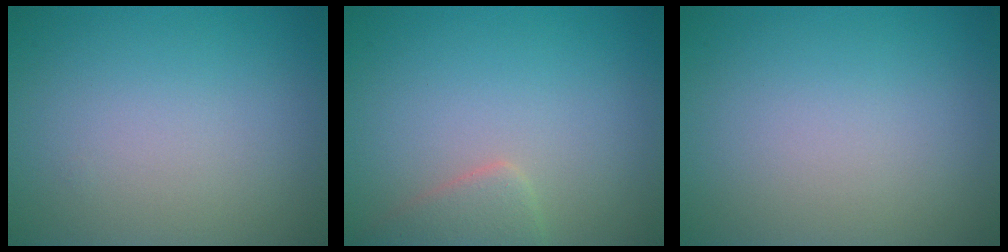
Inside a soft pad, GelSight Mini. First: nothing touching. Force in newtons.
{"total": 2.2, "press": 2.2, "slide": 0.2}
{"total": 0.0}